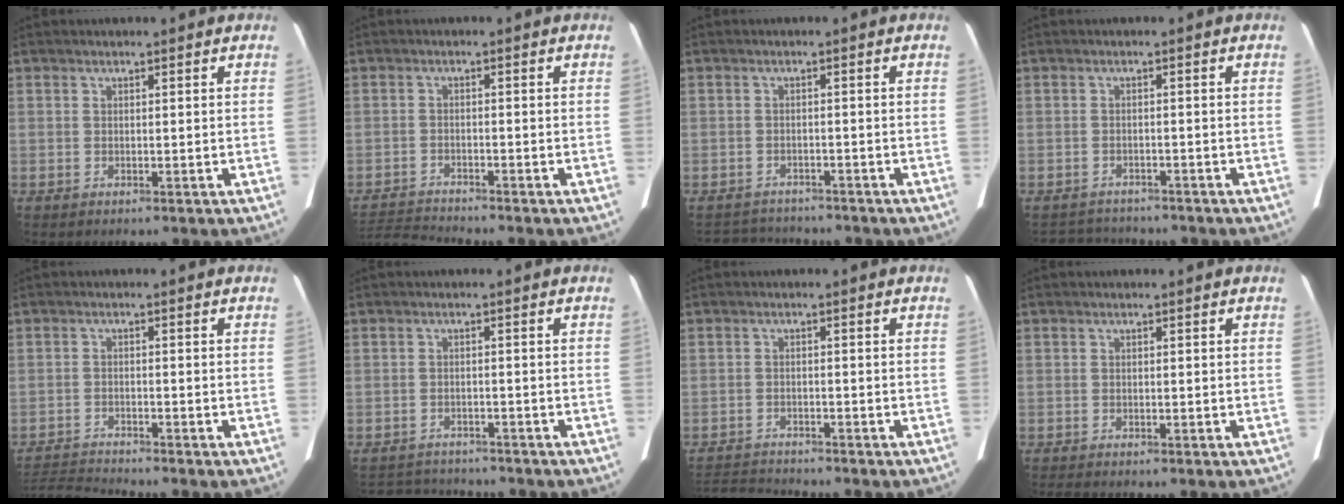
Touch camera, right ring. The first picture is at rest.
{"total": 4.9, "force": [-4.8, -1.3, -0.3], "torque": [-0.005, -0.011, -0.088]}
{"total": 6.5, "force": [-6.3, 1.4, 0.9], "torque": [-0.020, 0.004, -0.087]}
{"total": 5.9, "force": [-5.6, 1.4, 0.7], "torque": [-0.015, 0.002, -0.078]}
{"total": 5.0, "force": [-4.7, -1.6, -0.3], "torque": [-0.007, -0.011, -0.088]}
{"total": 7.3, "force": [-7.1, 1.5, 1.2], "torque": [-0.025, 0.005, -0.098]}
{"total": 5.3, "force": [-5.3, -0.2, 0.2], "torque": [-0.008, -0.011, -0.090]}
{"total": 0.9, "force": [-0.9, -0.1, 0.2], "torque": [-0.011, -0.006, -0.015]}